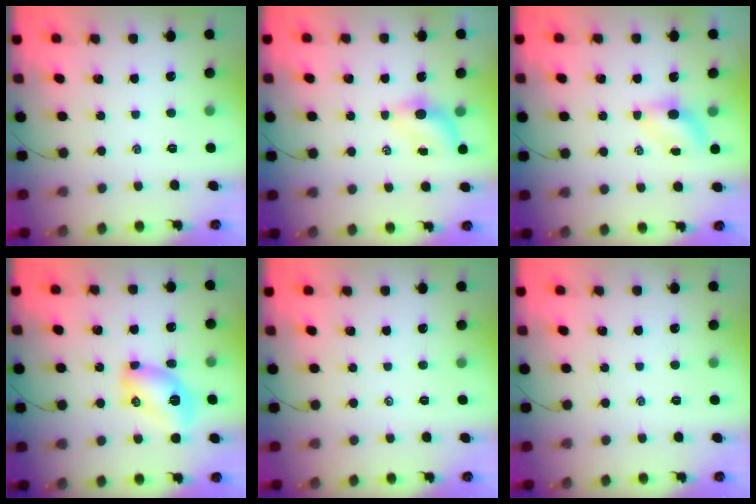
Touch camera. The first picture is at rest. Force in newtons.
{"total": 4.0, "press": 3.9, "slide": 1.0}
{"total": 4.3, "press": 4.2, "slide": 0.9}
{"total": 10.1, "press": 10.0, "slide": 0.9}
{"total": 0.0}
{"total": 0.0}